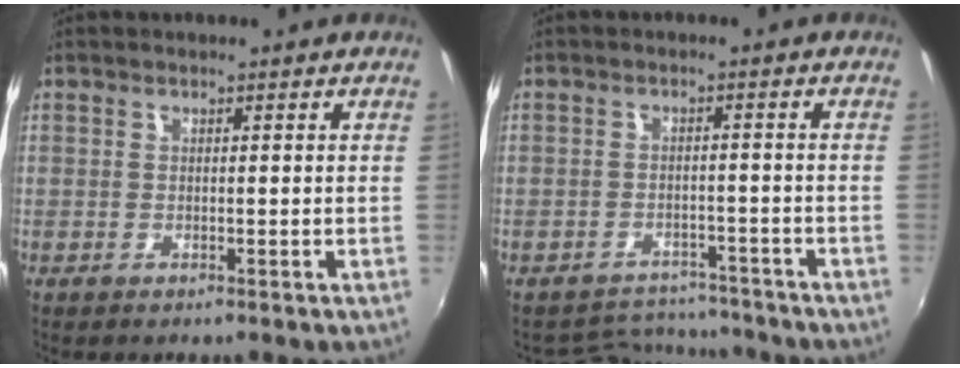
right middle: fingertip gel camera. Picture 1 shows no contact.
{"total": 8.4, "force": [-7.9, 2.8, 0.8], "torque": [-0.029, 0.015, -0.108]}